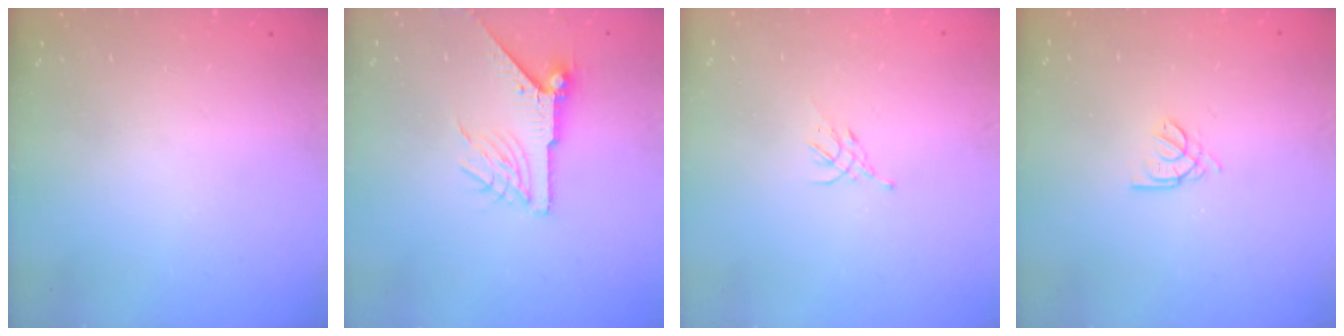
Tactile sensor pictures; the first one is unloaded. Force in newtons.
{"total": 9.0, "press": 9.0, "slide": 0.4}
{"total": 1.9, "press": 1.8, "slide": 0.5}
{"total": 2.2, "press": 2.1, "slide": 0.6}